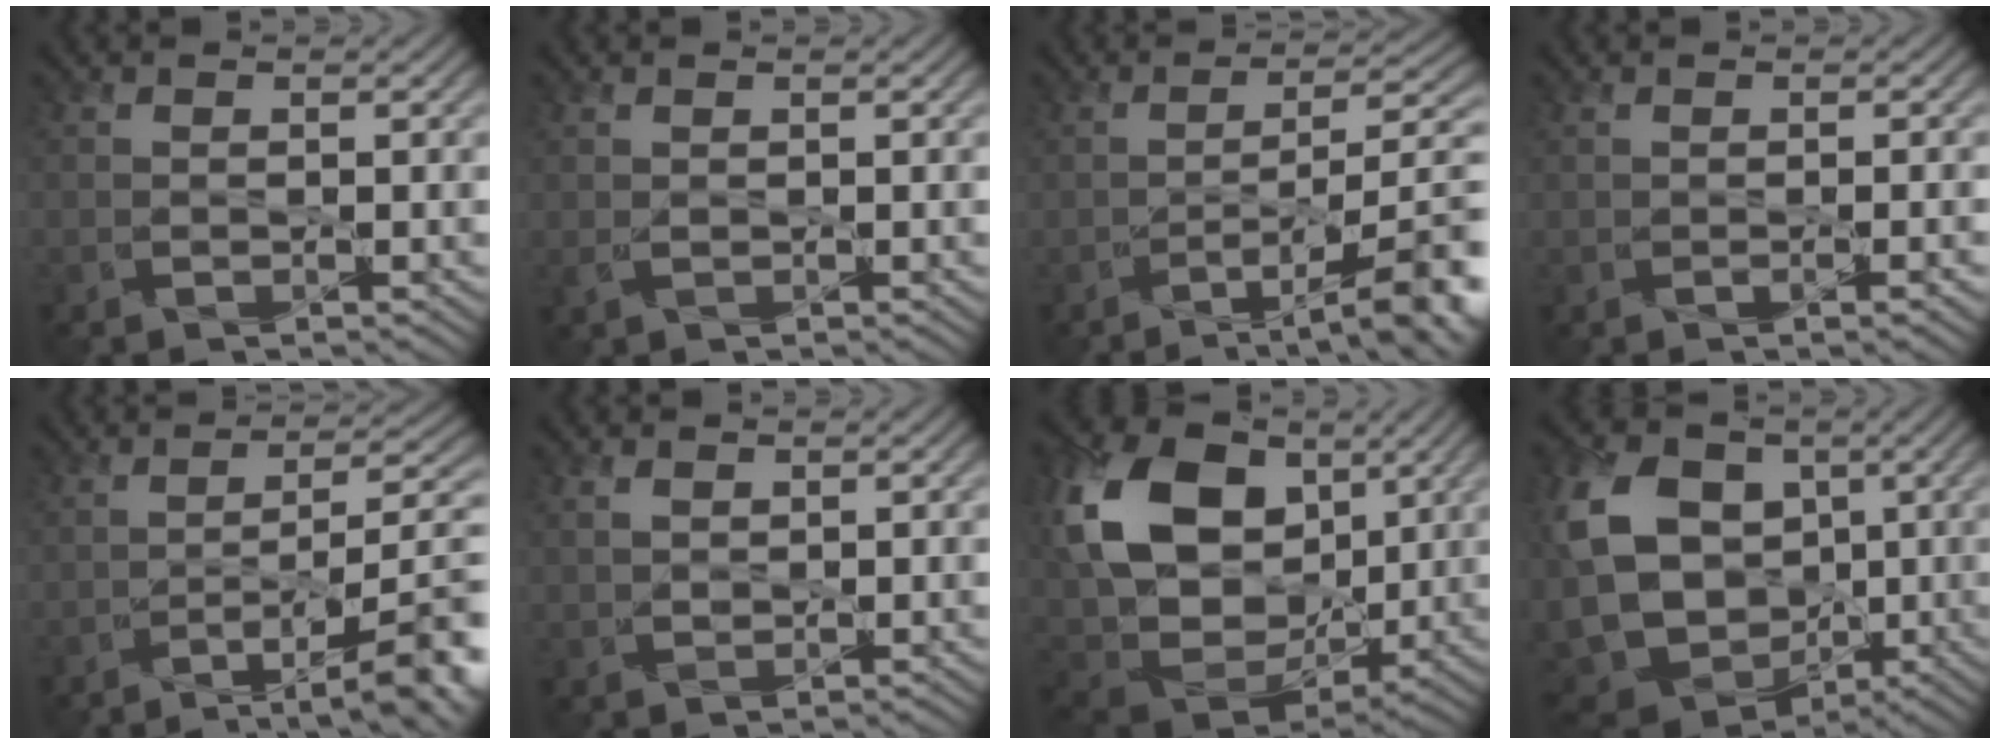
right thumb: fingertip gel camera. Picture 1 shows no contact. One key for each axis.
{"total": 0.7, "fx": 0.2, "fy": 0.6, "fz": 0.3, "tx": -0.012, "ty": 0.000, "tz": 0.007}
{"total": 11.5, "fx": -6.0, "fy": 3.2, "fz": 9.3, "tx": -0.130, "ty": 0.005, "tz": -0.086}
{"total": 1.2, "fx": -0.5, "fy": 0.2, "fz": 1.1, "tx": -0.015, "ty": -0.002, "tz": -0.004}
{"total": 10.4, "fx": -5.3, "fy": 2.7, "fz": 8.5, "tx": -0.123, "ty": 0.003, "tz": -0.074}
{"total": 1.6, "fx": 1.3, "fy": 0.8, "fz": 0.3, "tx": -0.007, "ty": 0.003, "tz": 0.030}
{"total": 18.0, "fx": 5.7, "fy": 12.9, "fz": 11.1, "tx": -0.268, "ty": 0.011, "tz": 0.122}
{"total": 16.9, "fx": 0.4, "fy": 13.4, "fz": 10.3, "tx": -0.248, "ty": -0.003, "tz": 0.014}